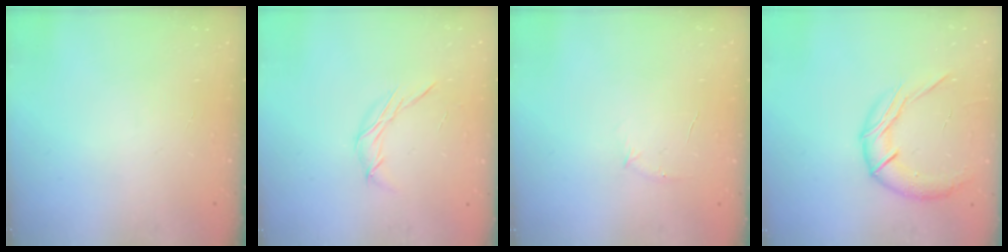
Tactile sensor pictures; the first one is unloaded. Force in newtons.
{"total": 5.9, "press": 5.9, "slide": 0.3}
{"total": 4.7, "press": 4.4, "slide": 1.4}
{"total": 13.4, "press": 13.4, "slide": 1.3}